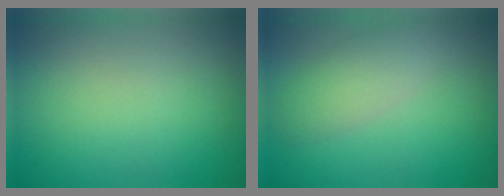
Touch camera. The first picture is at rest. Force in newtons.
{"total": 2.9, "press": 2.9, "slide": 0.3}